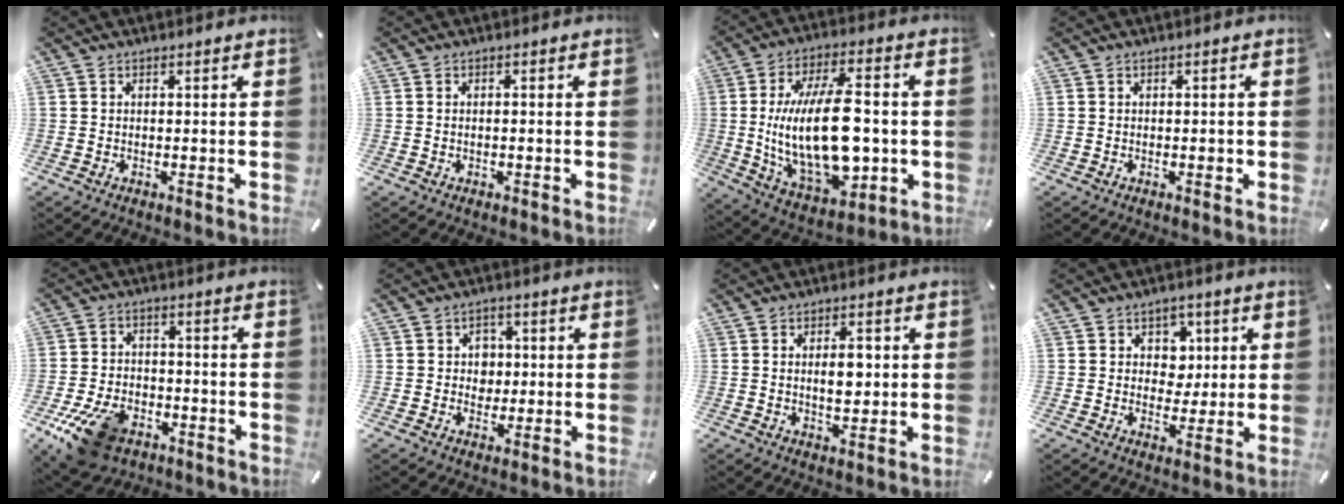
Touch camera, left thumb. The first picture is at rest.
{"total": 0.7, "force": [-0.2, 0.2, 0.7], "torque": [-0.013, -0.002, -0.003]}
{"total": 23.6, "force": [-0.8, 12.3, 20.1], "torque": [-0.398, -0.011, -0.006]}
{"total": 1.1, "force": [-0.2, 0.5, 1.0], "torque": [-0.017, -0.001, -0.004]}
{"total": 12.9, "force": [-7.1, 7.9, 7.4], "torque": [-0.146, 0.039, -0.122]}
{"total": 4.8, "force": [0.1, 4.5, 1.5], "torque": [-0.015, 0.001, -0.003]}
{"total": 6.1, "force": [0.5, 3.2, 5.1], "torque": [-0.075, 0.001, 0.002]}
{"total": 6.7, "force": [1.6, 6.1, 2.3], "torque": [-0.026, -0.001, 0.024]}